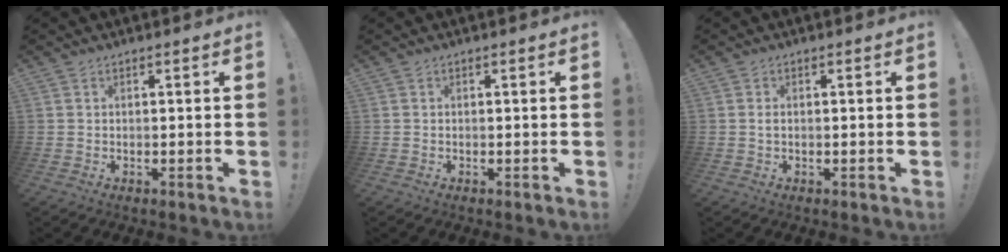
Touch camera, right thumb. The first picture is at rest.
{"total": 0.0}
{"total": 0.8, "force": [-0.1, 0.3, 0.8], "torque": [-0.018, 0.003, -0.001]}